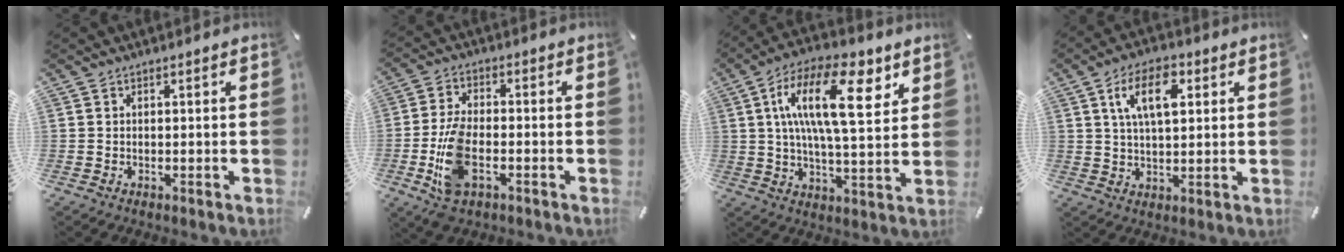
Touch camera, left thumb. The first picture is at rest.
{"total": 11.0, "force": [-3.0, 5.8, 8.9], "torque": [-0.200, -0.005, -0.054]}
{"total": 19.3, "force": [7.2, 7.8, 16.1], "torque": [-0.294, -0.009, 0.109]}
{"total": 10.2, "force": [3.9, 5.3, 7.8], "torque": [-0.138, -0.003, 0.063]}